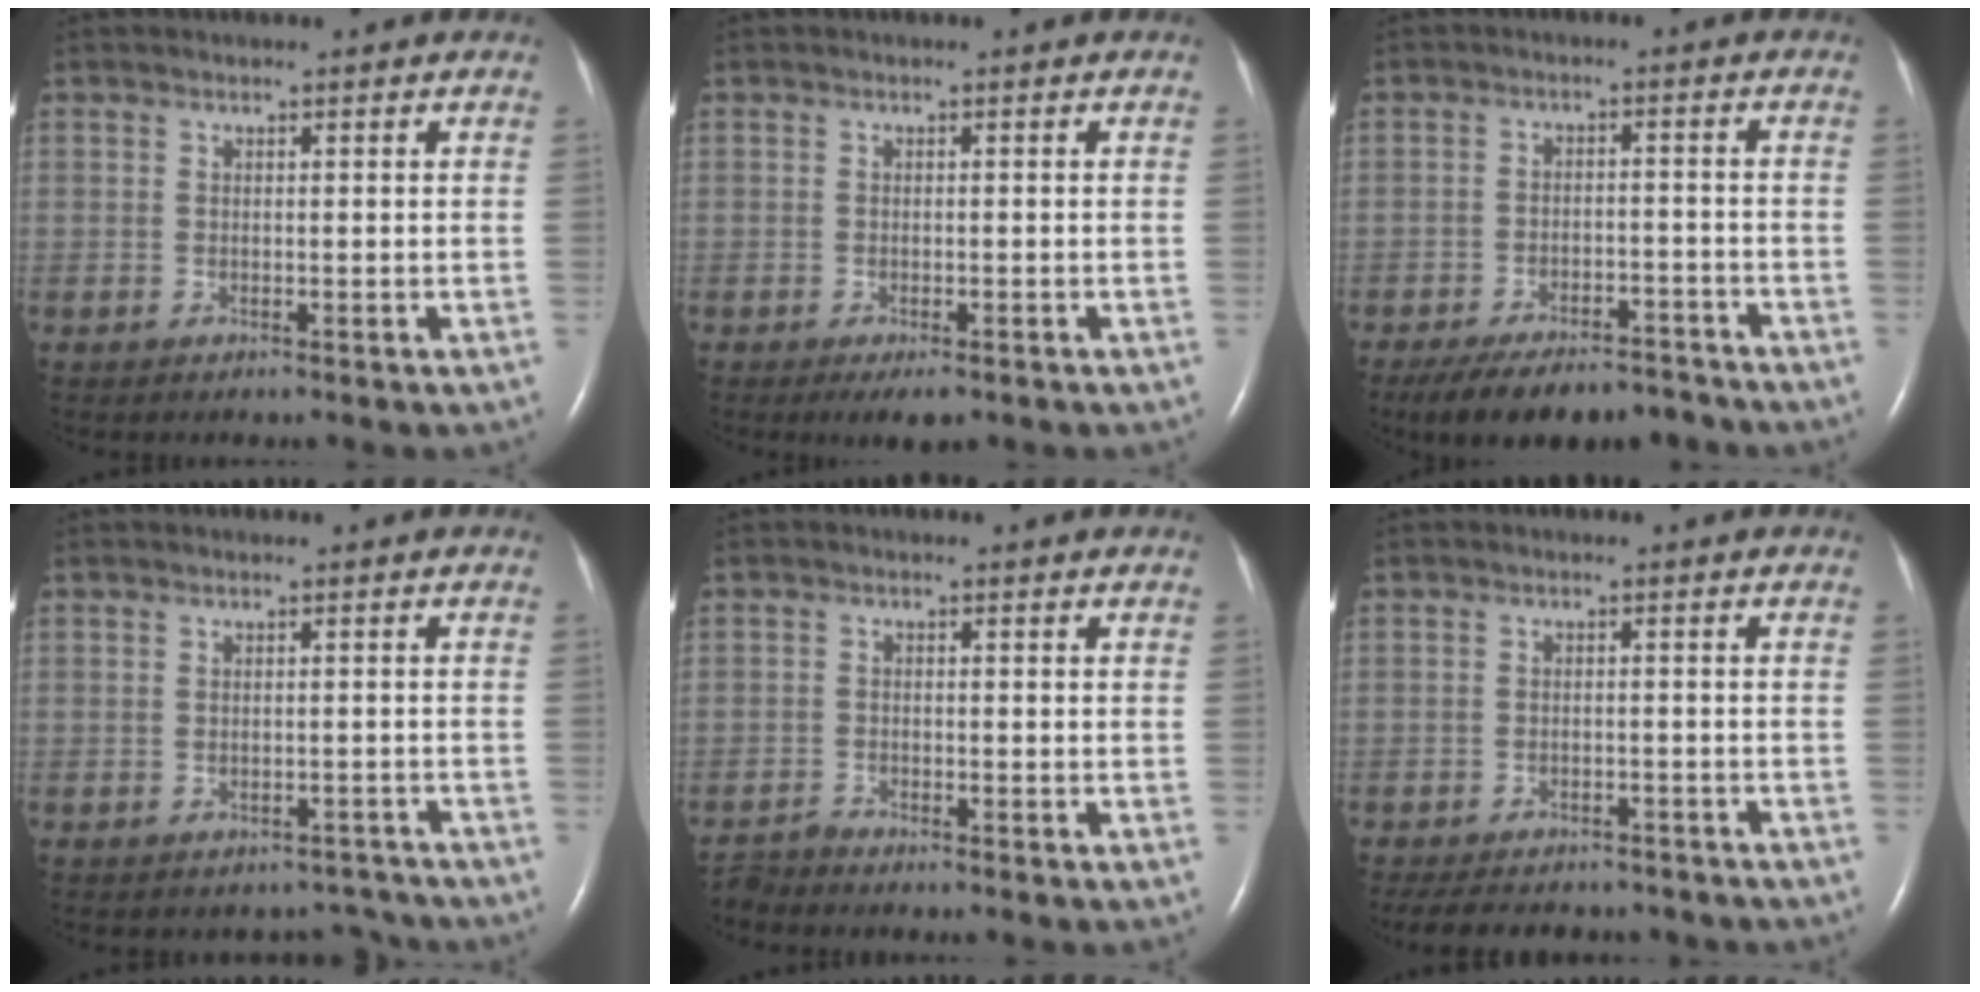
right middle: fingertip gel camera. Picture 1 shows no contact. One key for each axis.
{"total": 3.1, "fx": -2.0, "fy": 1.0, "fz": 2.1, "tx": -0.028, "ty": -0.004, "tz": -0.024}
{"total": 11.0, "fx": -9.4, "fy": 3.8, "fz": 4.3, "tx": -0.062, "ty": 0.004, "tz": -0.144}
{"total": 3.3, "fx": -3.0, "fy": 1.4, "fz": -0.6, "tx": 0.016, "ty": 0.014, "tz": -0.035}
{"total": 2.4, "fx": -2.3, "fy": -0.4, "fz": -0.4, "tx": 0.004, "ty": -0.016, "tz": -0.043}
{"total": 13.3, "fx": -11.5, "fy": 4.7, "fz": 4.6, "tx": -0.098, "ty": -0.002, "tz": -0.142}